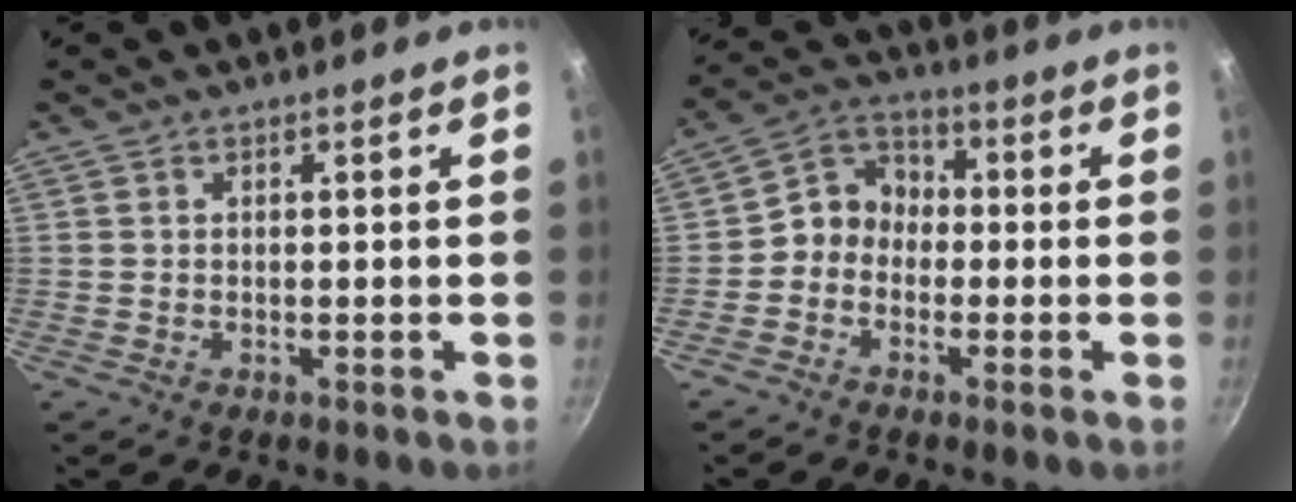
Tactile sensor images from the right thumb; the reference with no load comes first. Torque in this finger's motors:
{"motor_torque": [1.03, 1.06, 0.72, -0.51, 0.00]}